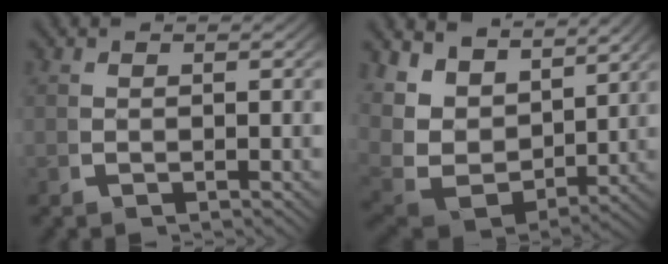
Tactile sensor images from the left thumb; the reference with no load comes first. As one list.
[{"total": 9.3, "force": [1.8, 6.3, 6.5], "torque": [-0.156, -0.027, 0.037]}]